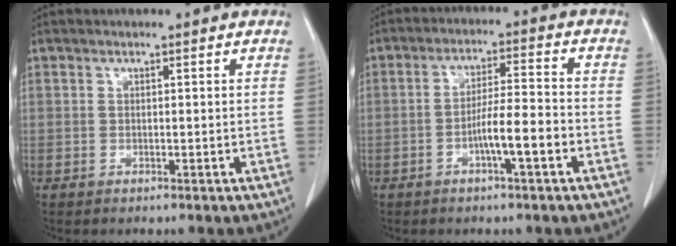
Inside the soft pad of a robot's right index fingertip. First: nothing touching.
{"total": 6.5, "force": [-2.7, 0.3, 5.9], "torque": [-0.107, 0.008, -0.048]}